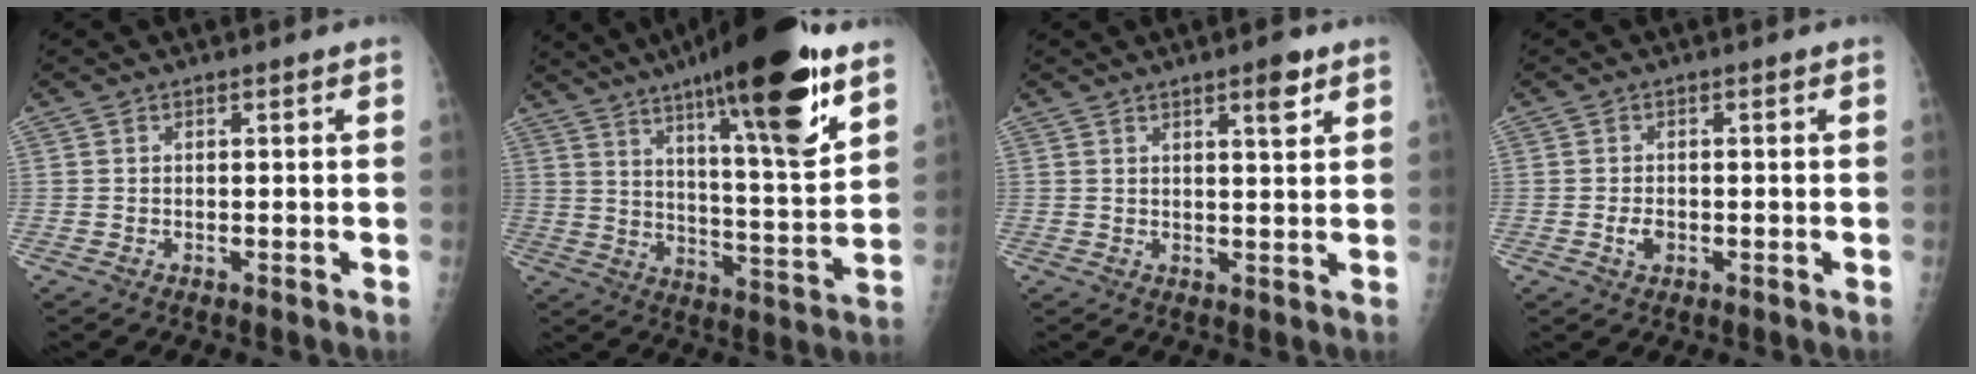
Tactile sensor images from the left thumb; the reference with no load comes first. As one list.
[{"total": 25.0, "force": [14.9, 4.7, 19.5], "torque": [-0.290, -0.055, 0.231]}, {"total": 4.2, "force": [2.6, 0.9, 3.1], "torque": [-0.042, -0.015, 0.037]}, {"total": 2.2, "force": [-0.6, 1.5, 1.5], "torque": [-0.024, 0.001, -0.009]}]